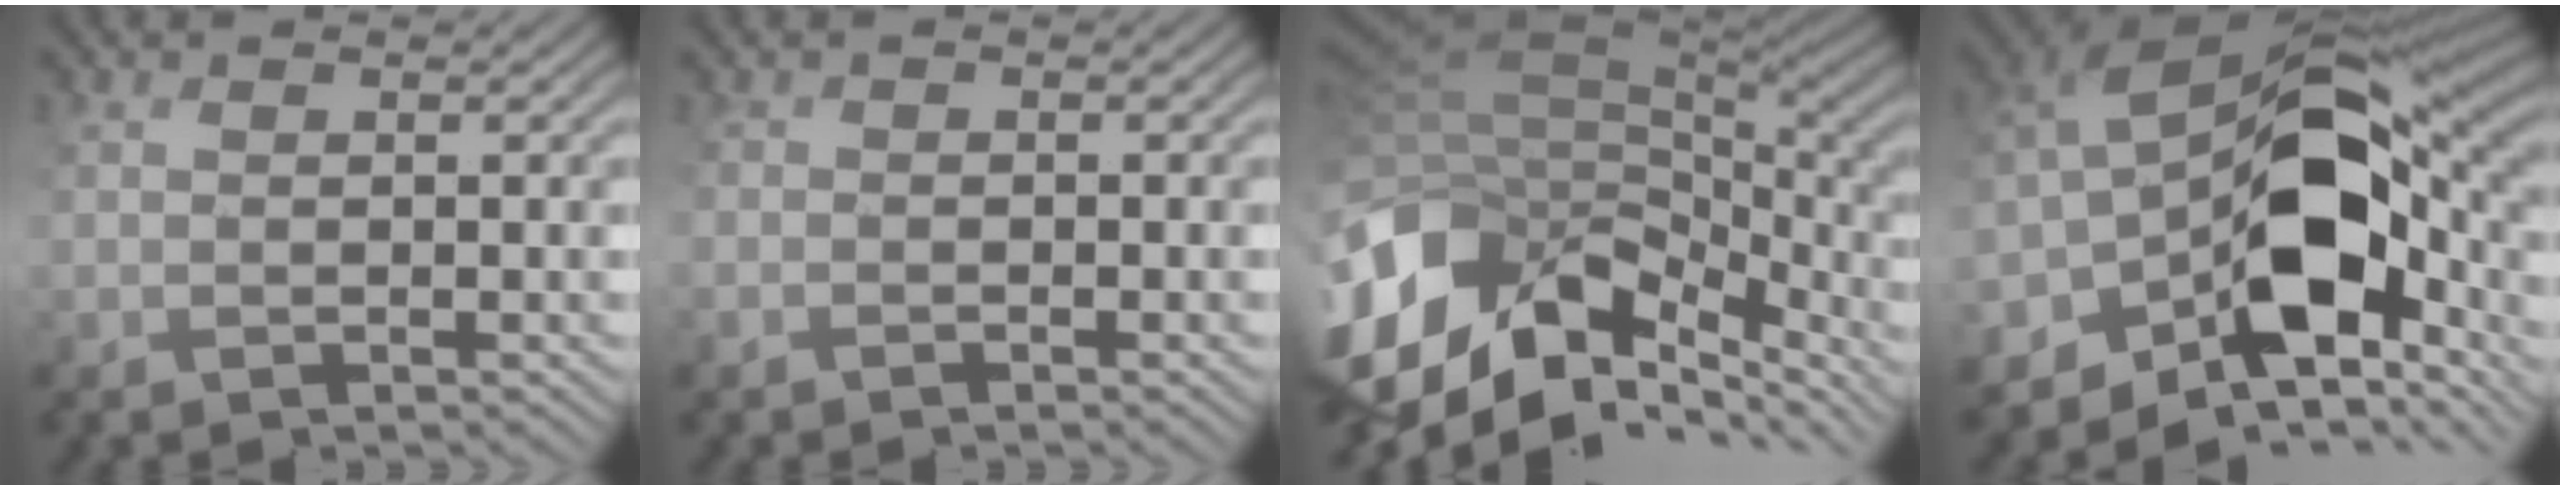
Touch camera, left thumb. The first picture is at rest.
{"total": 0.9, "force": [-0.8, 0.2, -0.4], "torque": [0.008, -0.006, -0.011]}
{"total": 14.0, "force": [-4.1, 8.9, 10.0], "torque": [-0.261, -0.004, -0.050]}
{"total": 15.6, "force": [-3.5, 10.1, 11.3], "torque": [-0.208, -0.008, -0.053]}